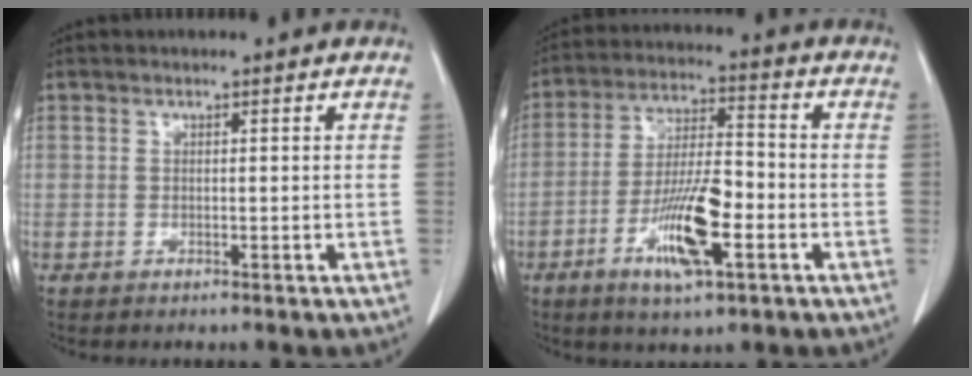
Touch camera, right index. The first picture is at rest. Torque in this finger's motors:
{"motor_torque": [1.64, -0.17, 0.25, 0.20]}